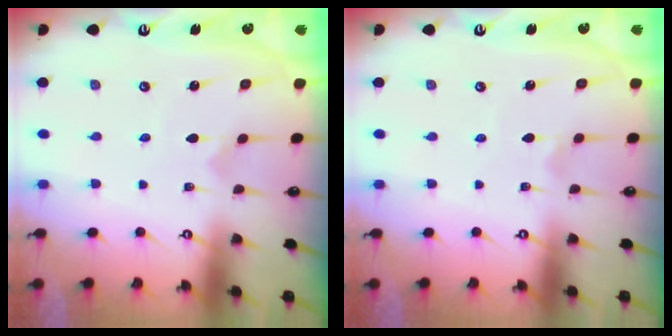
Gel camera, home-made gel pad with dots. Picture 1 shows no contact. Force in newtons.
{"total": 1.6, "press": 1.5, "slide": 0.2}